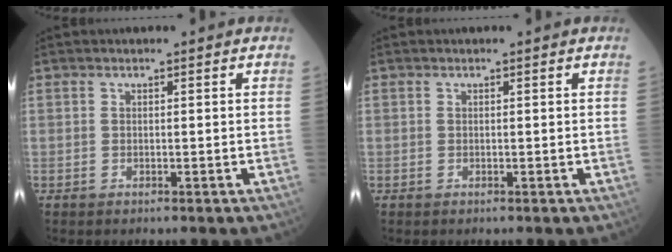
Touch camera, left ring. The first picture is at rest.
{"total": 0.0}